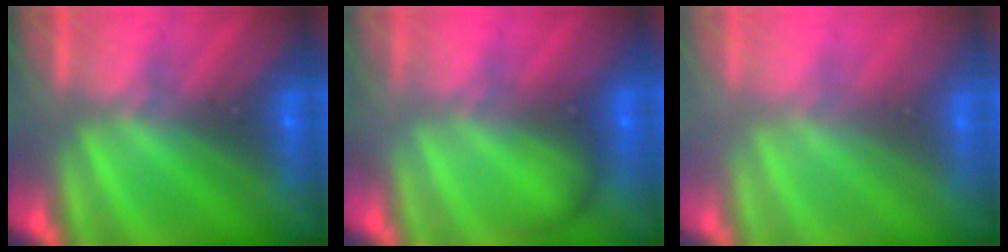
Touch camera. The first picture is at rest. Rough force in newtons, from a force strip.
{"total": 2.0}
{"total": 2.8}